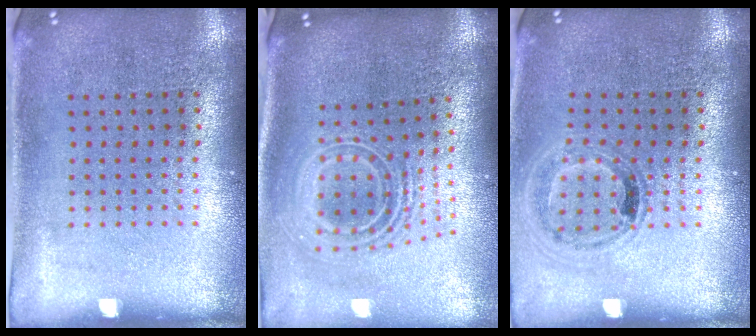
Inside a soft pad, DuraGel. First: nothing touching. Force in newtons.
{"total": 2.4, "press": 1.7, "slide": 1.7}
{"total": 1.0, "press": 1.0, "slide": 0.1}